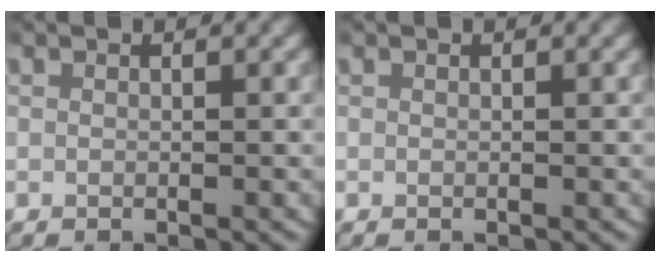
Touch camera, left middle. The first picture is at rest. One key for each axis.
{"total": 0.0}